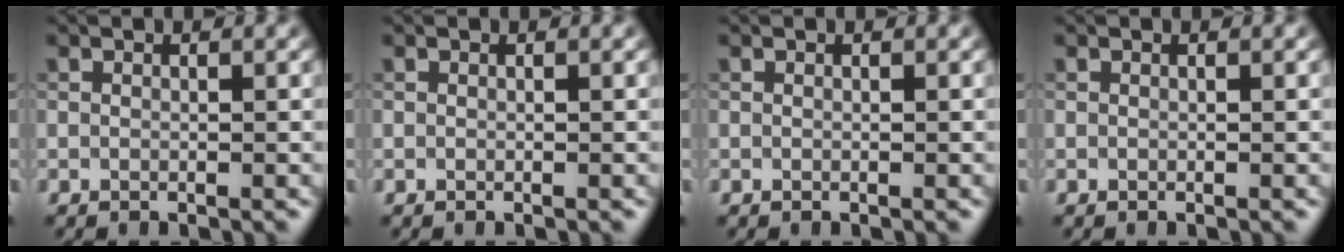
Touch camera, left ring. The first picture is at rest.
{"total": 0.0}
{"total": 0.0}
{"total": 0.0}